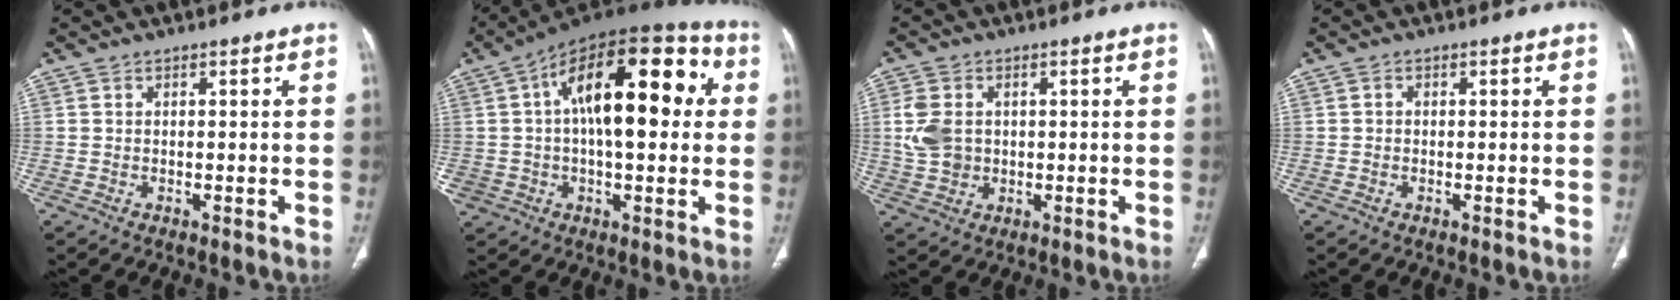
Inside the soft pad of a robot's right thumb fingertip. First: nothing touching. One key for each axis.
{"total": 24.2, "fx": 4.9, "fy": 13.0, "fz": 19.9, "tx": -0.300, "ty": 0.045, "tz": 0.069}
{"total": 6.8, "fx": 0.8, "fy": 5.2, "fz": 4.3, "tx": -0.084, "ty": -0.001, "tz": 0.022}
{"total": 0.7, "fx": -0.1, "fy": 0.6, "fz": 0.3, "tx": -0.002, "ty": 0.002, "tz": -0.002}